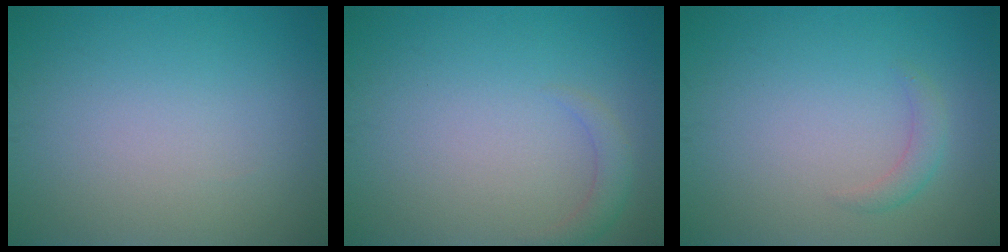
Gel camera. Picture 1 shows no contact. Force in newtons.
{"total": 1.5, "press": 1.4, "slide": 0.2}
{"total": 1.4, "press": 1.4, "slide": 0.0}